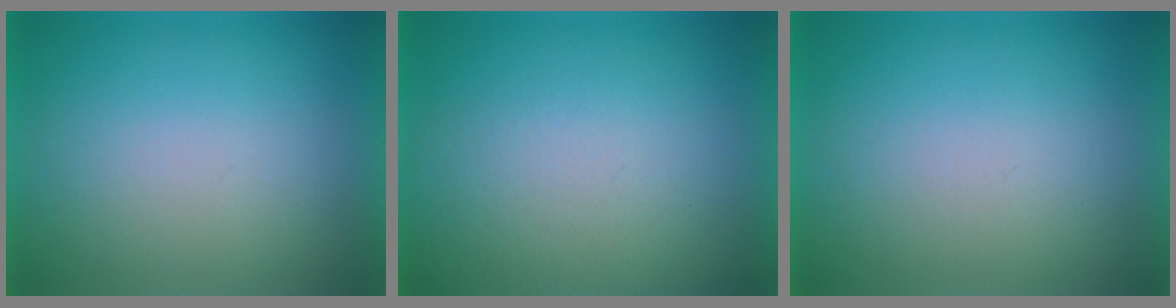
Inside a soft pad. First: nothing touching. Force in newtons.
{"total": 4.5}
{"total": 1.2}